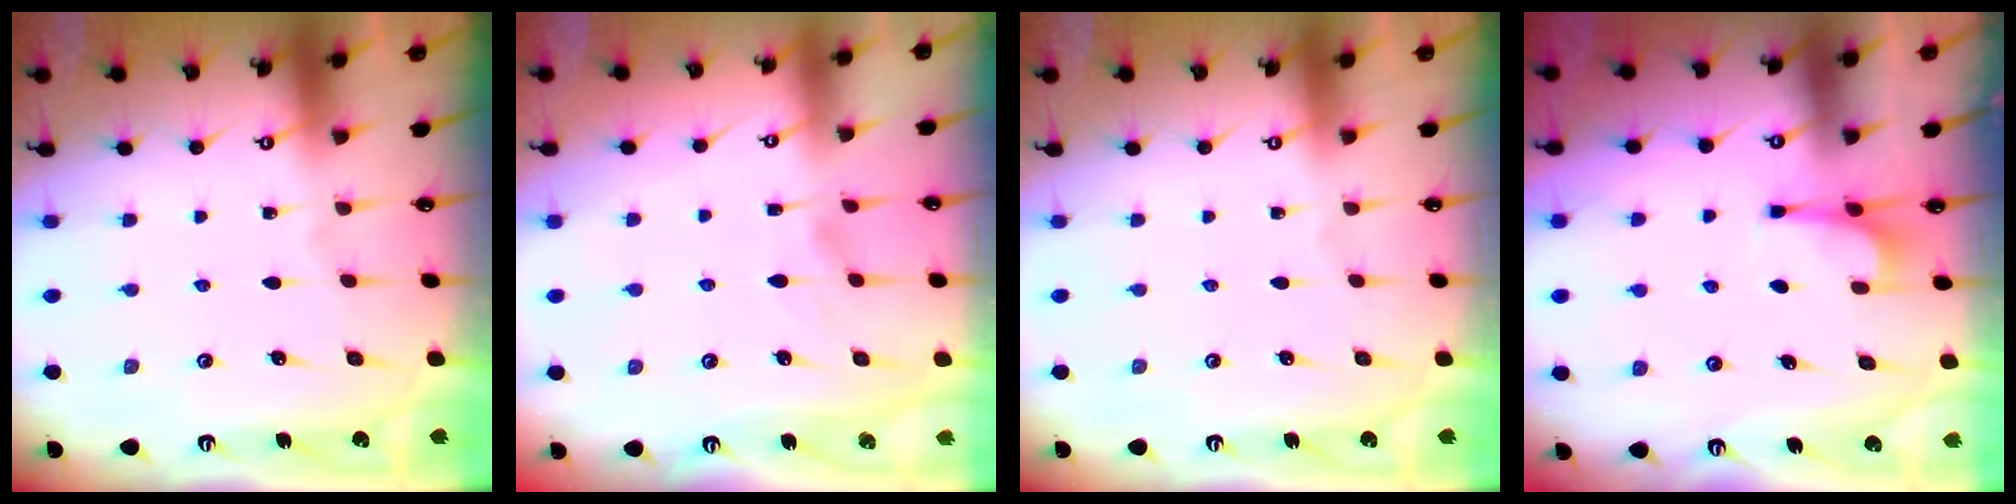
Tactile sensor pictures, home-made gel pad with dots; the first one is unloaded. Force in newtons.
{"total": 1.7, "press": 1.4, "slide": 1.0}
{"total": 0.0}
{"total": 4.0, "press": 4.0, "slide": 0.5}